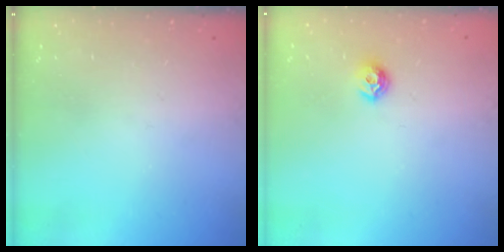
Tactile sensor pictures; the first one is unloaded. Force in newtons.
{"total": 7.5, "press": 7.4, "slide": 0.7}